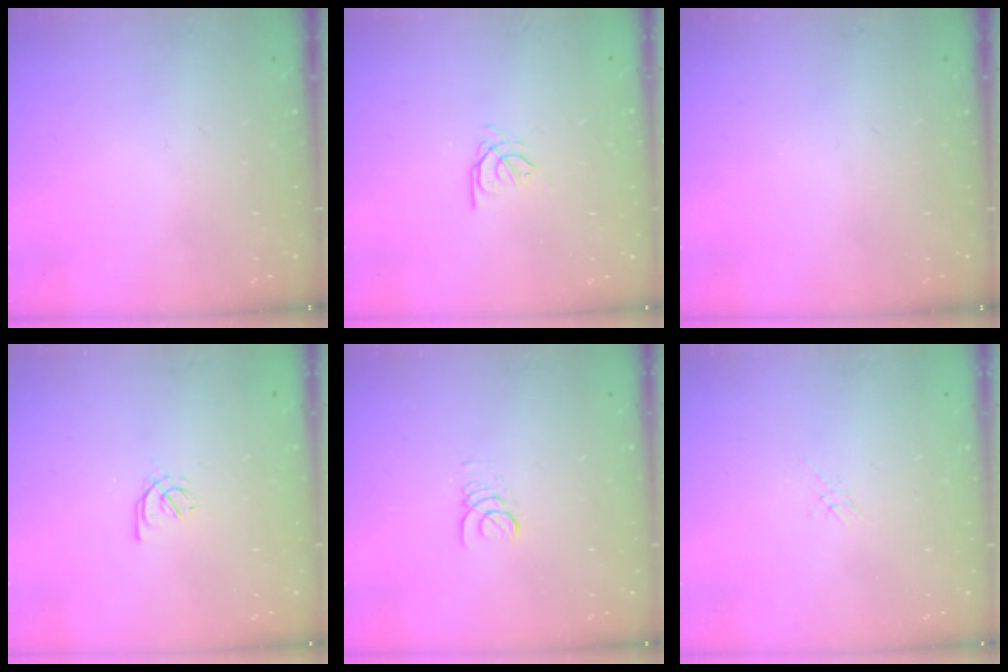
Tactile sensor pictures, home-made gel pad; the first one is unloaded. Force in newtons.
{"total": 0.7, "press": 0.6, "slide": 0.3}
{"total": 0.0}
{"total": 2.1, "press": 2.0, "slide": 0.7}
{"total": 1.4, "press": 1.4, "slide": 0.2}
{"total": 1.7, "press": 1.6, "slide": 0.4}